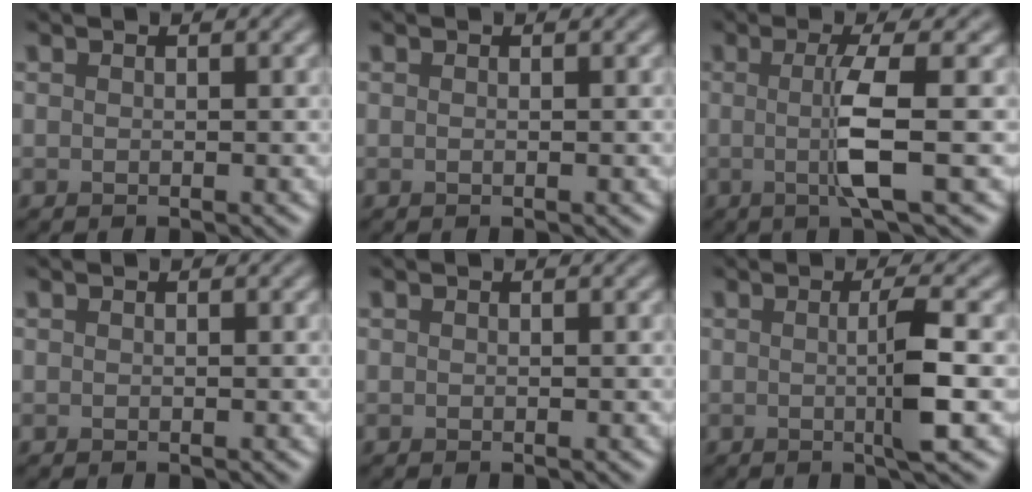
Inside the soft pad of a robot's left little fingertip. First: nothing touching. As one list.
[{"total": 0.0}, {"total": 4.3, "force": [-0.1, 0.5, 4.3], "torque": [-0.078, -0.007, -0.005]}, {"total": 0.0}, {"total": 0.0}, {"total": 3.9, "force": [-0.1, 0.5, 3.8], "torque": [-0.060, -0.007, -0.005]}]